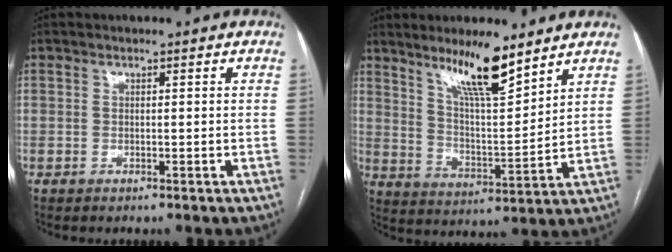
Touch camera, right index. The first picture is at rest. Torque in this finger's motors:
{"motor_torque": [1.11, 1.03, 0.45, 0.12]}